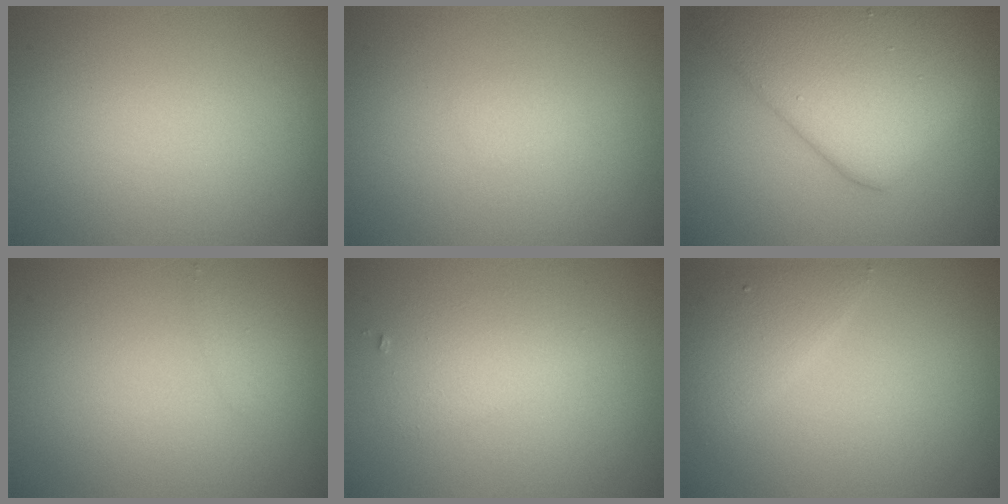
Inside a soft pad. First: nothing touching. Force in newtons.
{"total": 0.6, "press": 0.6, "slide": 0.0}
{"total": 9.5, "press": 9.5, "slide": 0.2}
{"total": 1.0, "press": 0.9, "slide": 0.1}
{"total": 2.2, "press": 2.2, "slide": 0.1}
{"total": 2.6, "press": 2.6, "slide": 0.1}